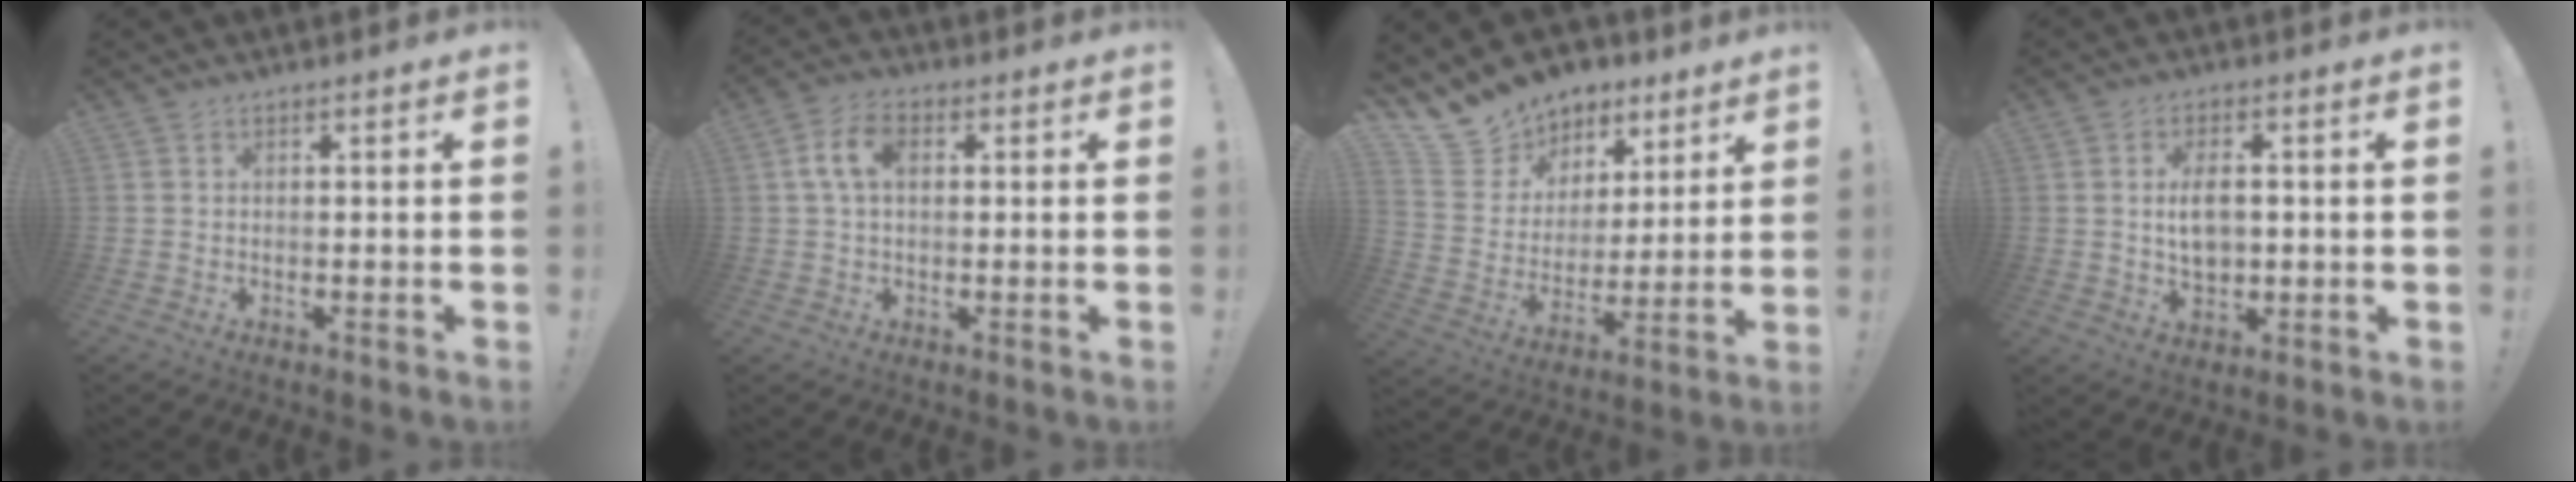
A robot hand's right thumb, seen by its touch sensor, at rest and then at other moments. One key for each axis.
{"total": 7.8, "fx": 1.6, "fy": 4.9, "fz": 5.8, "tx": -0.112, "ty": 0.012, "tz": 0.031}
{"total": 12.8, "fx": 9.6, "fy": 8.3, "fz": 1.7, "tx": -0.040, "ty": -0.078, "tz": 0.192}
{"total": 4.9, "fx": 0.4, "fy": 2.8, "fz": 4.0, "tx": -0.069, "ty": -0.001, "tz": 0.003}